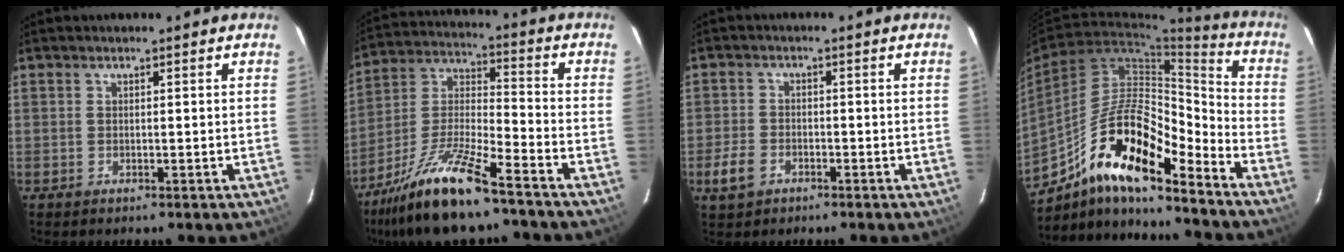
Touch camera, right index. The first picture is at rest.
{"total": 15.6, "force": [-11.6, 2.3, 10.2], "torque": [-0.214, 0.003, -0.220]}
{"total": 4.9, "force": [-2.7, 3.4, 2.3], "torque": [-0.063, 0.001, -0.049]}
{"total": 17.4, "force": [-11.7, 4.2, 12.1], "torque": [-0.215, 0.006, -0.216]}